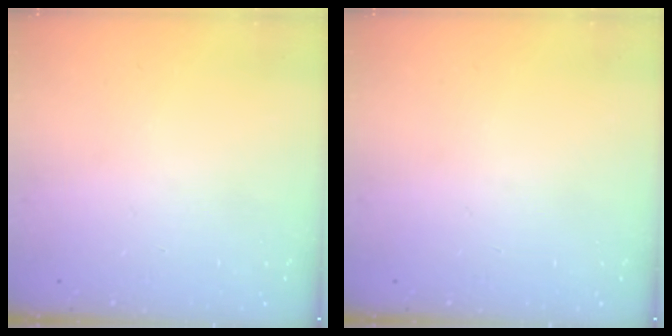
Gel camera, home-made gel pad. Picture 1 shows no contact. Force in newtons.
{"total": 0.0}